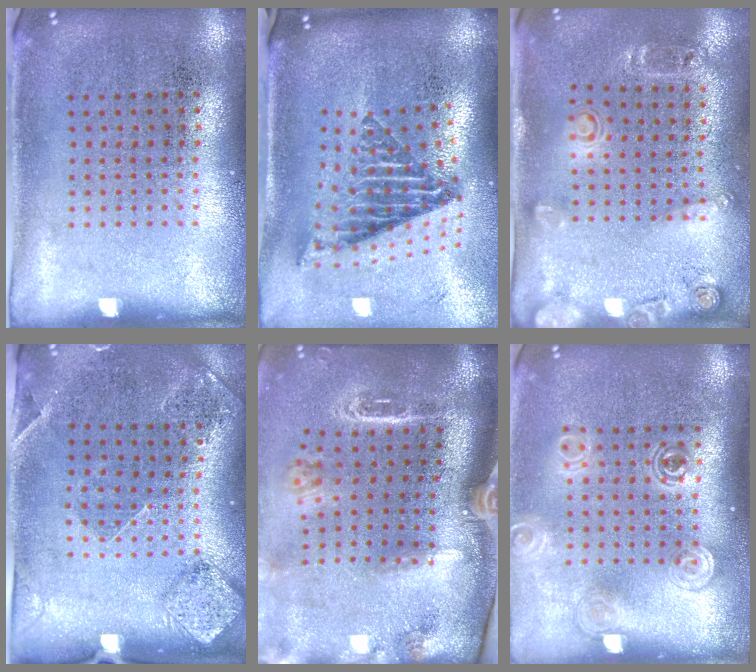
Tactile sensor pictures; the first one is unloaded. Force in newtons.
{"total": 2.6, "press": 1.7, "slide": 2.0}
{"total": 1.8, "press": 1.2, "slide": 1.3}
{"total": 1.5, "press": 1.4, "slide": 0.6}
{"total": 3.0, "press": 2.1, "slide": 2.1}
{"total": 1.5, "press": 1.2, "slide": 0.9}